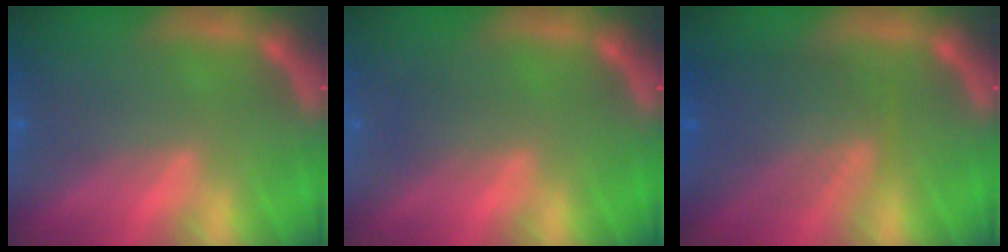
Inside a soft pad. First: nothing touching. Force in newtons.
{"total": 1.0}
{"total": 6.6}